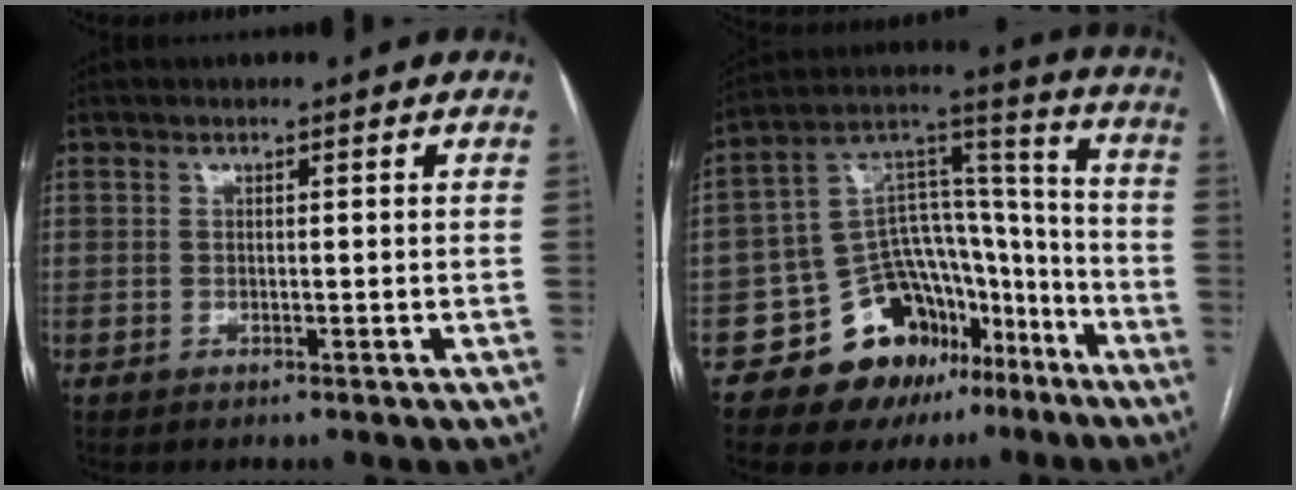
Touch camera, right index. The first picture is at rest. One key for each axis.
{"total": 17.3, "fx": -10.4, "fy": 10.7, "fz": 8.7, "tx": -0.124, "ty": 0.071, "tz": -0.160}